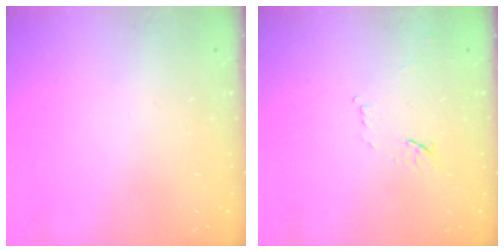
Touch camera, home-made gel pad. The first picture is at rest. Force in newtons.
{"total": 7.6, "press": 7.6, "slide": 0.9}